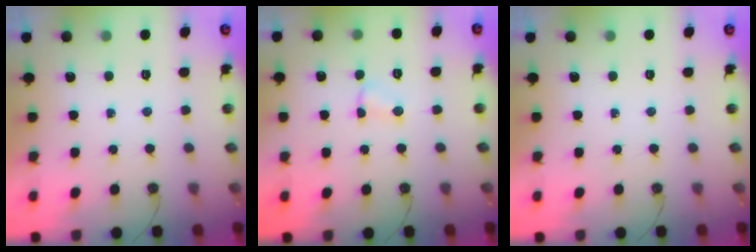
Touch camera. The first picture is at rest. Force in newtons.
{"total": 3.7, "press": 3.7, "slide": 0.4}
{"total": 0.0}